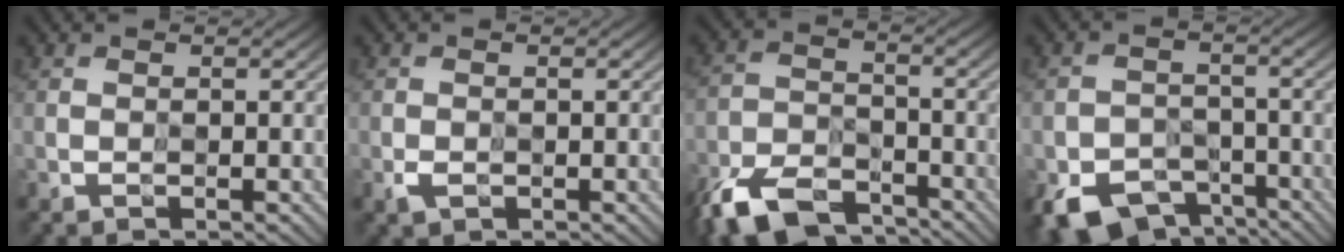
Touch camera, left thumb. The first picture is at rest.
{"total": 0.9, "force": [-0.3, 0.7, -0.4], "torque": [0.007, -0.003, -0.005]}
{"total": 7.4, "force": [-6.4, 3.1, 2.2], "torque": [-0.049, -0.006, -0.136]}
{"total": 5.5, "force": [-4.2, 3.5, 0.8], "torque": [-0.009, -0.008, -0.077]}